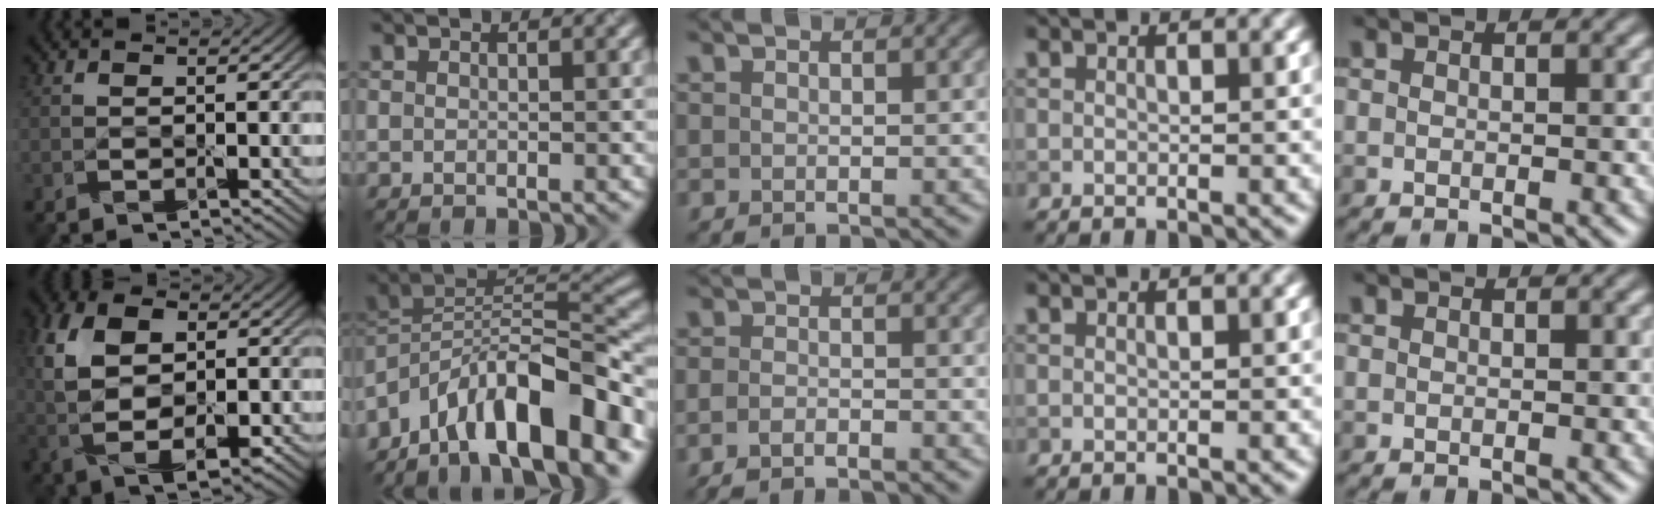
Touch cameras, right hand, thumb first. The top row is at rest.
{"thumb": {"total": 11.5, "force": [0.5, 7.6, 8.6], "torque": [-0.203, -0.014, 0.009]}, "index": {"total": 13.9, "force": [-8.2, 5.2, 9.9], "torque": [-0.164, 0.036, -0.147]}, "middle": {"total": 2.3, "force": [-1.8, 0.5, 1.3], "torque": [-0.017, -0.004, -0.036]}}